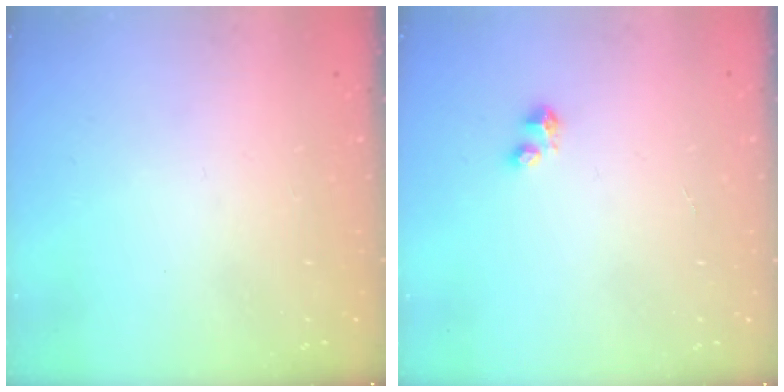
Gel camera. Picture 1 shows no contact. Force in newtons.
{"total": 2.8, "press": 2.8, "slide": 0.4}